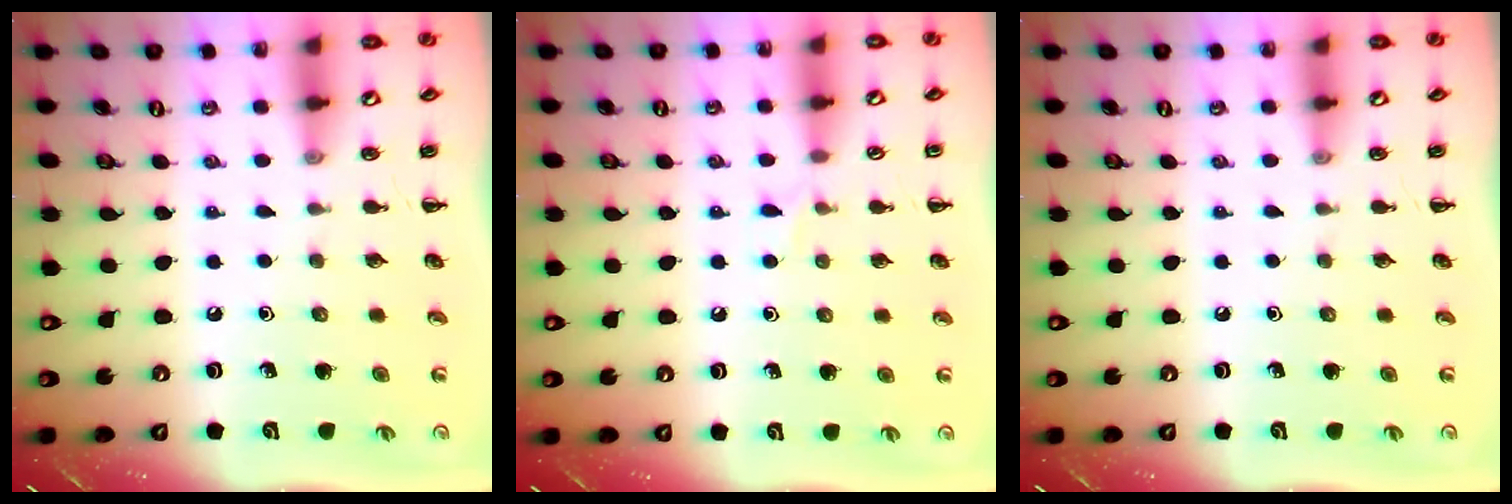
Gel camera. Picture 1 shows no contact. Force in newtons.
{"total": 3.9, "press": 3.7, "slide": 1.2}
{"total": 0.0}